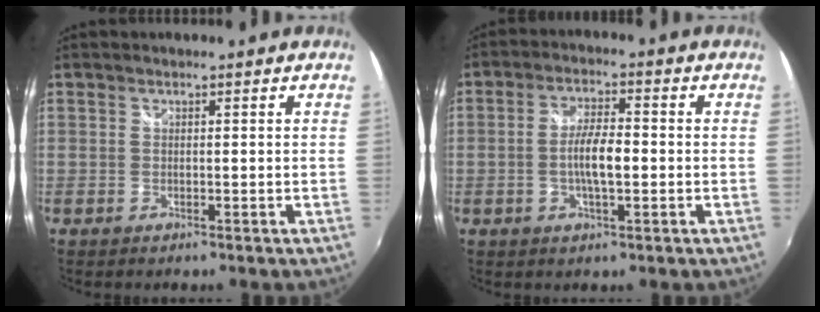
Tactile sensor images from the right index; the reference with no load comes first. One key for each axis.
{"total": 6.4, "fx": -1.1, "fy": 1.7, "fz": 6.1, "tx": -0.114, "ty": 0.003, "tz": -0.019}